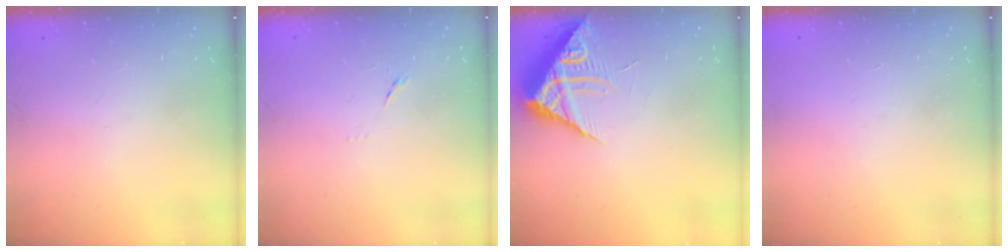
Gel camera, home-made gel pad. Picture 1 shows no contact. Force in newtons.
{"total": 7.6, "press": 7.6, "slide": 0.7}
{"total": 8.2, "press": 8.2, "slide": 0.7}
{"total": 1.6, "press": 1.6, "slide": 0.1}